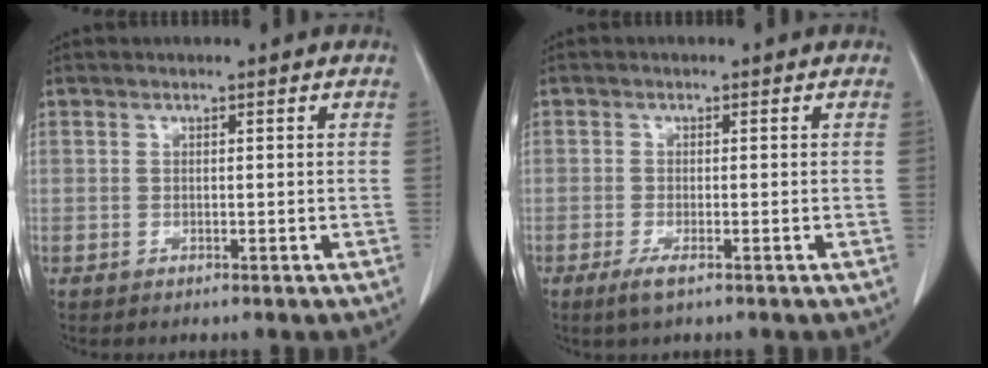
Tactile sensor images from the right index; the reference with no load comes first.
{"total": 2.4, "force": [-1.5, 0.3, 1.8], "torque": [-0.038, -0.006, -0.028]}